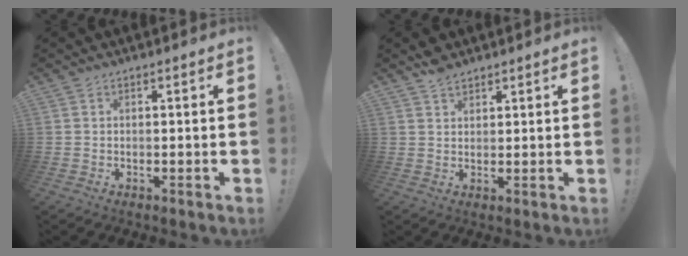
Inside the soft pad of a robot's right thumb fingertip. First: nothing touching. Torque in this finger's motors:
{"motor_torque": [-0.37, 0.40, 0.10, -0.36, 0.00]}